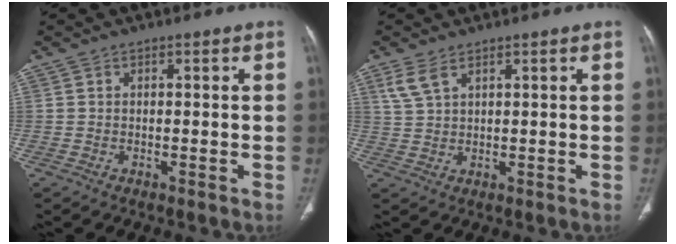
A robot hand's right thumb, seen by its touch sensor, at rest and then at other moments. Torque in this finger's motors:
{"motor_torque": [-0.42, 0.42, -0.09, 0.07, 0.04]}